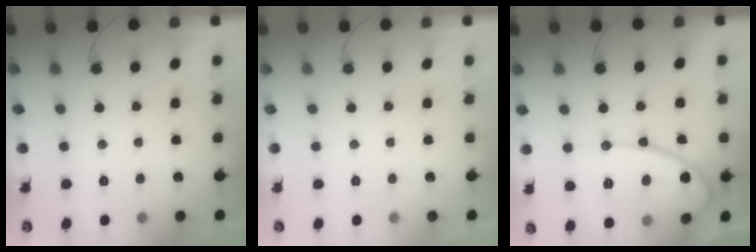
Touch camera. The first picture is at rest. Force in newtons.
{"total": 0.0}
{"total": 13.7, "press": 13.6, "slide": 1.1}